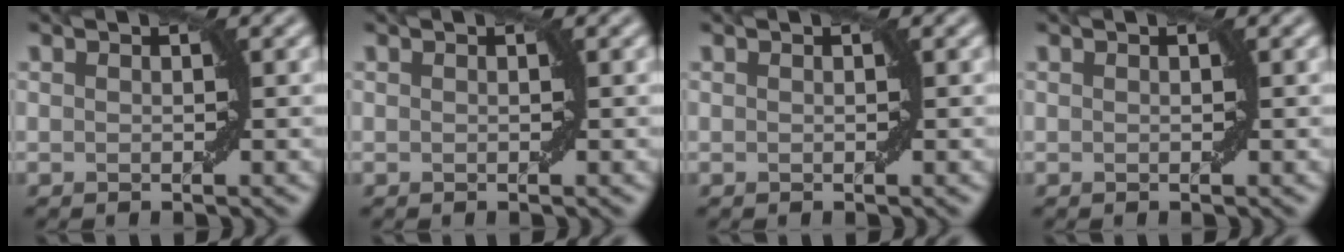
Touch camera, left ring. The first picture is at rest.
{"total": 0.0}
{"total": 0.0}
{"total": 0.0}